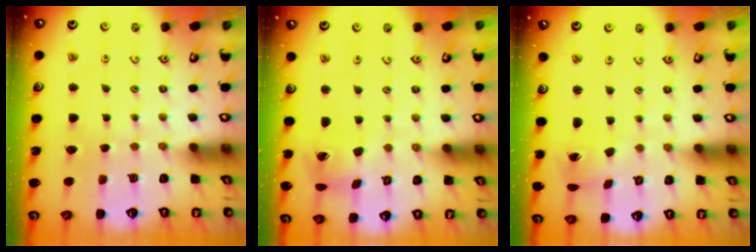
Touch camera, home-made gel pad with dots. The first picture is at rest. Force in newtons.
{"total": 6.1, "press": 6.0, "slide": 0.4}
{"total": 1.9, "press": 1.8, "slide": 0.2}